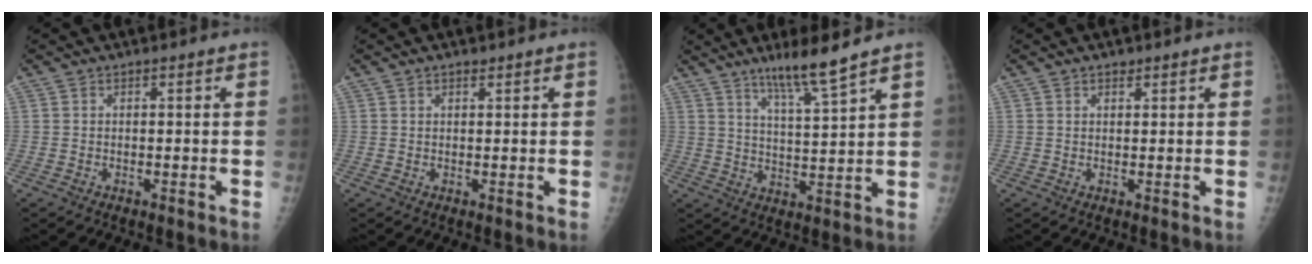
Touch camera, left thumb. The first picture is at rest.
{"total": 1.1, "force": [0.9, 0.6, 0.3], "torque": [0.007, -0.002, 0.012]}
{"total": 8.1, "force": [6.2, -0.1, 5.3], "torque": [-0.093, -0.047, 0.113]}
{"total": 1.4, "force": [1.0, 0.8, 0.3], "torque": [0.008, -0.003, 0.014]}